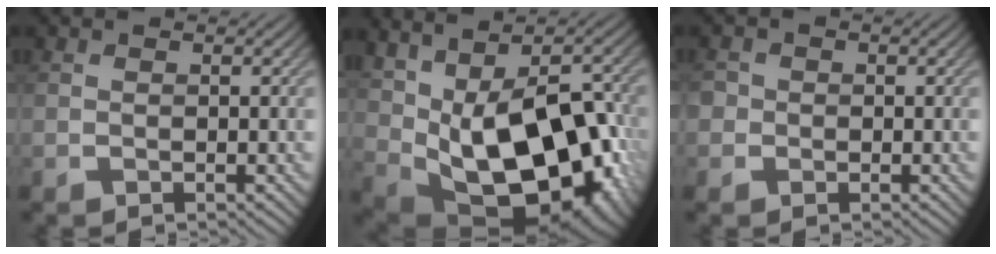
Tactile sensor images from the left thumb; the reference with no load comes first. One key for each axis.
{"total": 20.2, "fx": -1.0, "fy": 11.3, "fz": 16.7, "tx": -0.256, "ty": -0.024, "tz": 0.026}
{"total": 2.2, "fx": -0.1, "fy": 2.1, "fz": 0.3, "tx": -0.007, "ty": 0.005, "tz": -0.013}